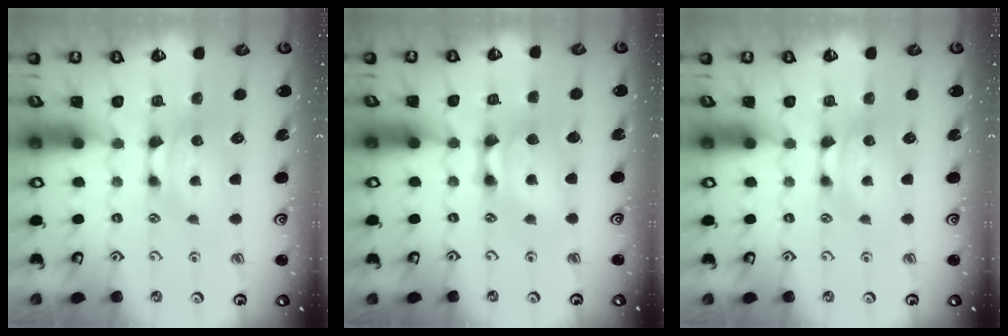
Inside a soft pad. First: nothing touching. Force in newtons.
{"total": 3.4, "press": 3.4, "slide": 0.3}
{"total": 0.0}